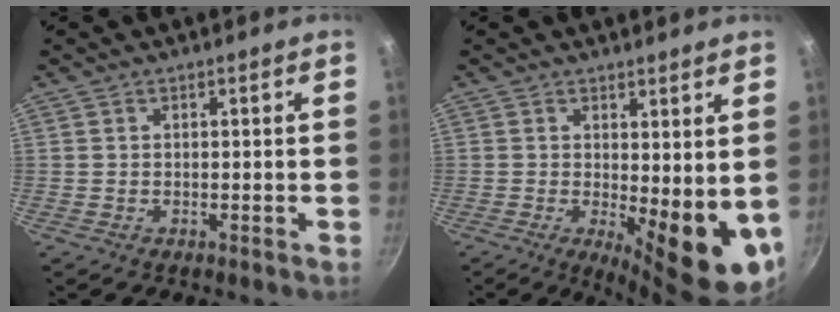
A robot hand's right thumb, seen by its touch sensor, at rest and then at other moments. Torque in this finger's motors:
{"motor_torque": [-0.45, 1.11, 0.26, -0.07, 0.34]}